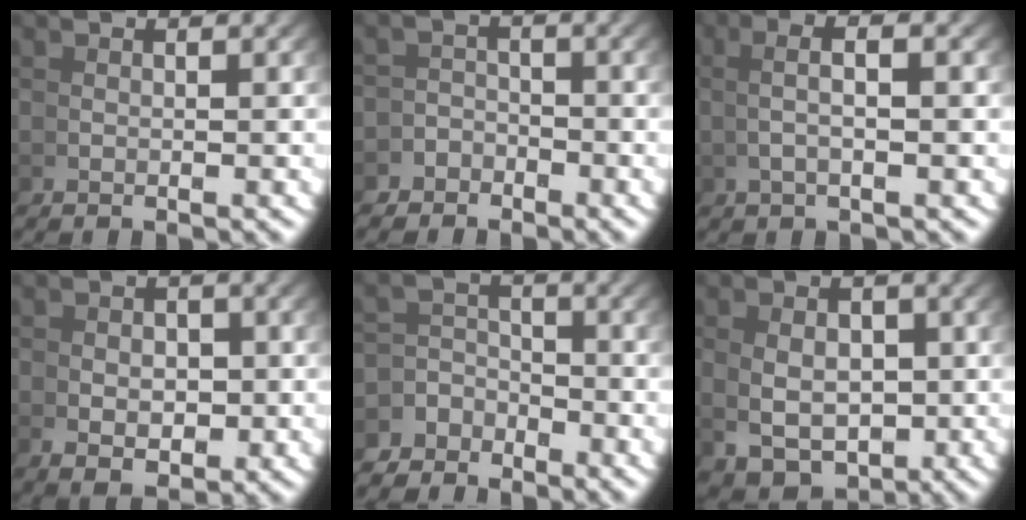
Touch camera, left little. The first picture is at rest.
{"total": 2.8, "force": [-2.4, 1.4, -0.4], "torque": [0.021, -0.007, -0.044]}
{"total": 3.0, "force": [1.0, 0.3, 2.8], "torque": [-0.045, 0.016, 0.017]}
{"total": 3.0, "force": [-0.6, 1.7, 2.4], "torque": [-0.034, -0.018, 0.005]}
{"total": 4.6, "force": [-2.3, 3.7, 1.4], "torque": [-0.017, -0.011, -0.045]}
{"total": 5.4, "force": [-1.8, 3.8, 3.5], "torque": [-0.072, -0.039, -0.006]}